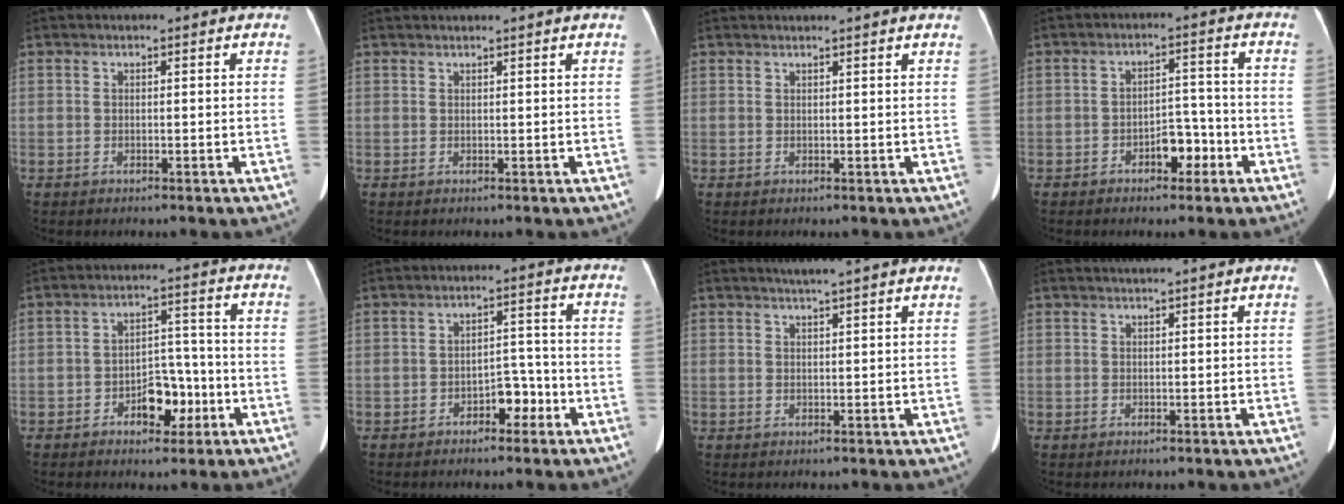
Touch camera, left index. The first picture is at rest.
{"total": 1.4, "force": [1.1, -0.6, 0.6], "torque": [-0.015, 0.008, 0.028]}
{"total": 2.4, "force": [2.1, -0.8, 0.9], "torque": [-0.020, 0.010, 0.030]}
{"total": 4.4, "force": [-2.4, 2.2, 2.8], "torque": [-0.037, 0.015, -0.038]}
{"total": 6.2, "force": [-2.9, 3.5, 4.2], "torque": [-0.061, 0.018, -0.043]}
{"total": 3.9, "force": [-2.3, 2.0, 2.4], "torque": [-0.028, 0.015, -0.037]}
{"total": 3.8, "force": [3.2, -0.8, 1.9], "torque": [-0.025, 0.011, 0.044]}
{"total": 1.2, "force": [1.0, -0.5, 0.5], "torque": [-0.012, 0.001, 0.024]}